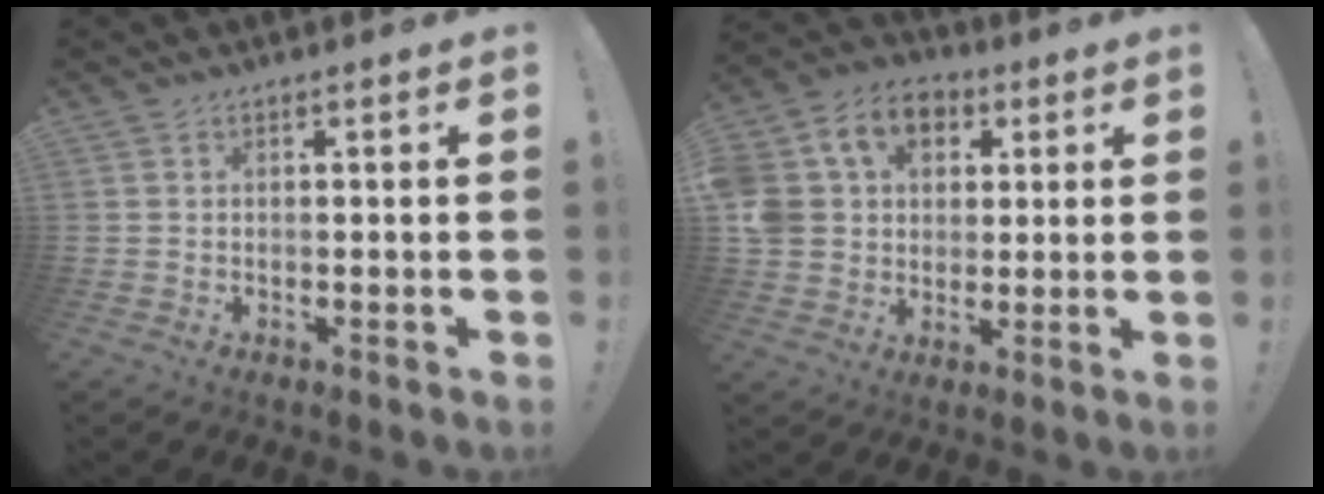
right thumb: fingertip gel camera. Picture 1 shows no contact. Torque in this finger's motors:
{"motor_torque": [1.23, 3.12, 1.42, 0.30, 0.18]}